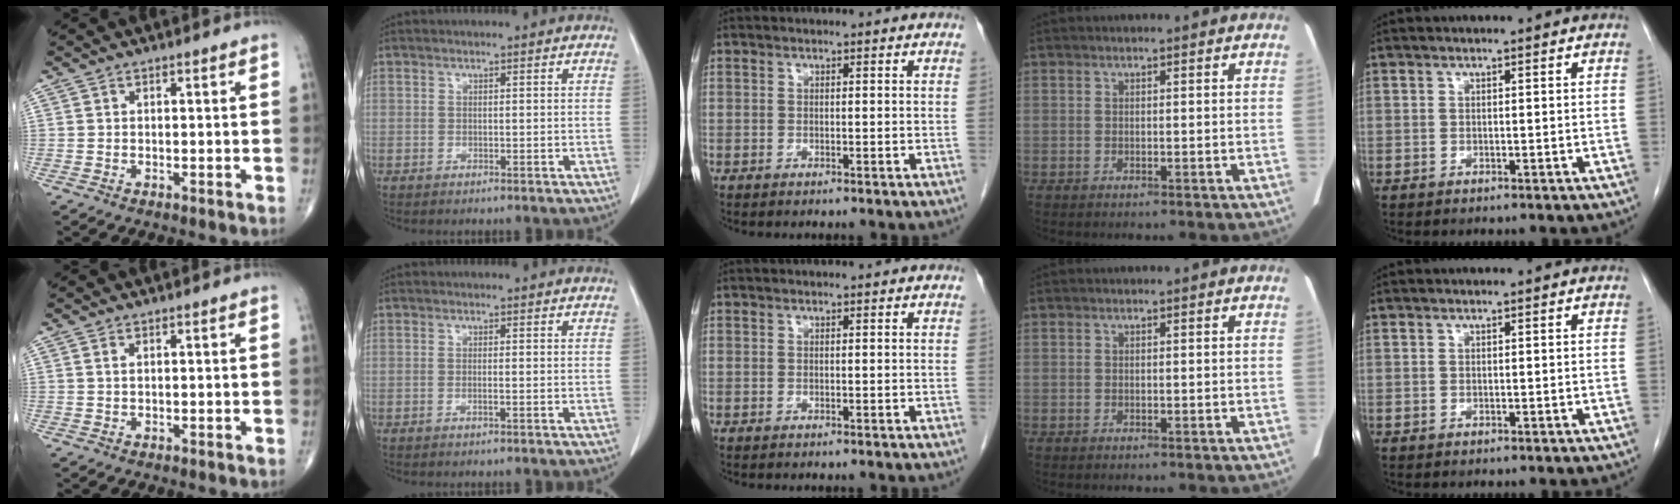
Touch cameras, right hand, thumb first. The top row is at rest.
{"thumb": {"total": 0.8, "force": [0.4, 0.3, 0.6], "torque": [-0.016, 0.007, 0.008]}, "index": {"total": 0.7, "force": [-0.3, -0.1, 0.6], "torque": [-0.016, 0.001, -0.002]}}